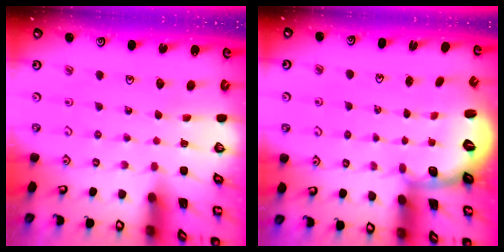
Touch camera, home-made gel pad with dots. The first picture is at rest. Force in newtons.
{"total": 2.5, "press": 1.9, "slide": 1.6}